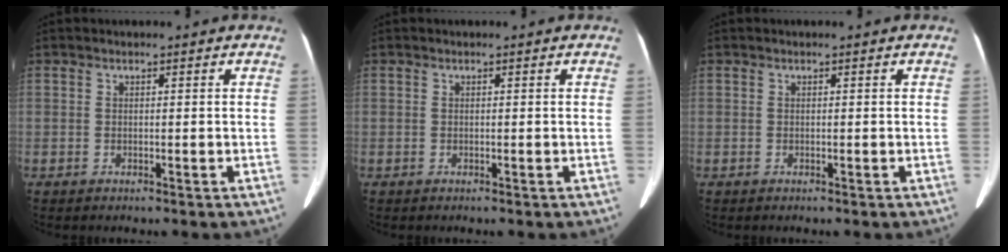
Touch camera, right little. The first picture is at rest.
{"total": 0.0}
{"total": 0.0}